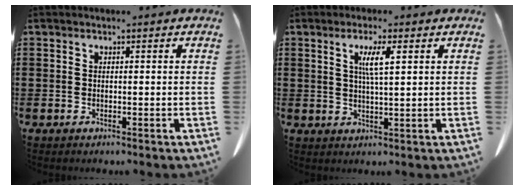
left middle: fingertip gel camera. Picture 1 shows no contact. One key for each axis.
{"total": 4.1, "fx": 1.4, "fy": 0.4, "fz": 3.8, "tx": -0.078, "ty": 0.003, "tz": 0.020}